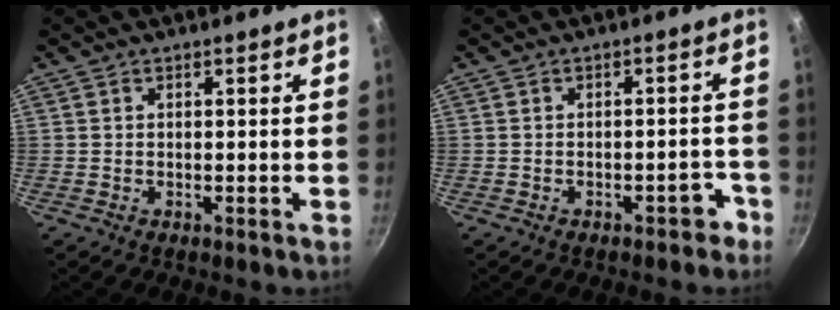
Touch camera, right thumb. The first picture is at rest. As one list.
[{"total": 3.5, "force": [-2.3, 1.7, 2.0], "torque": [-0.006, 0.036, -0.015]}]